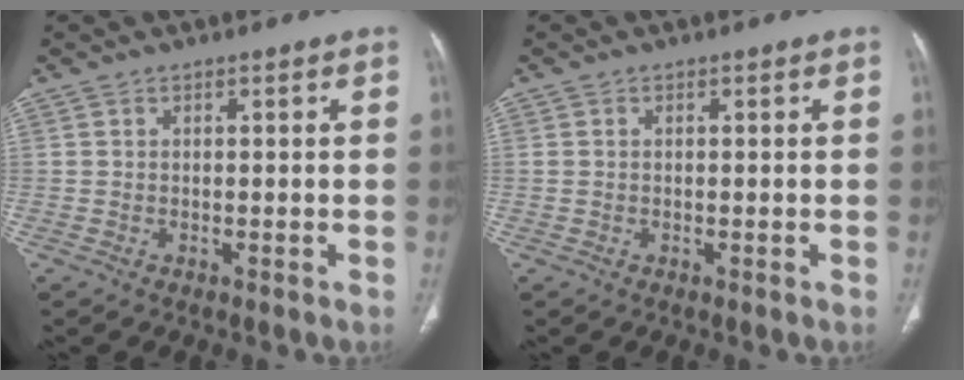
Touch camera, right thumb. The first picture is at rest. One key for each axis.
{"total": 0.5, "fx": 0.1, "fy": 0.3, "fz": 0.4, "tx": -0.012, "ty": 0.007, "tz": 0.005}